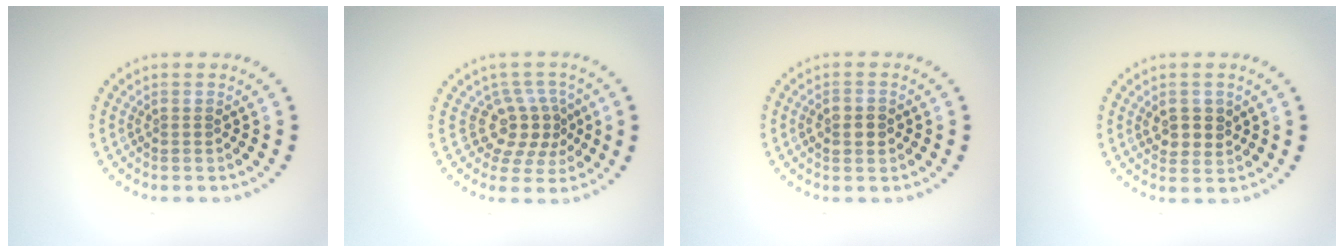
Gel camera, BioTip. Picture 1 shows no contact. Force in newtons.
{"total": 3.7, "press": 2.7, "slide": 2.4}
{"total": 2.6, "press": 2.6, "slide": 0.1}
{"total": 2.5, "press": 2.4, "slide": 0.8}